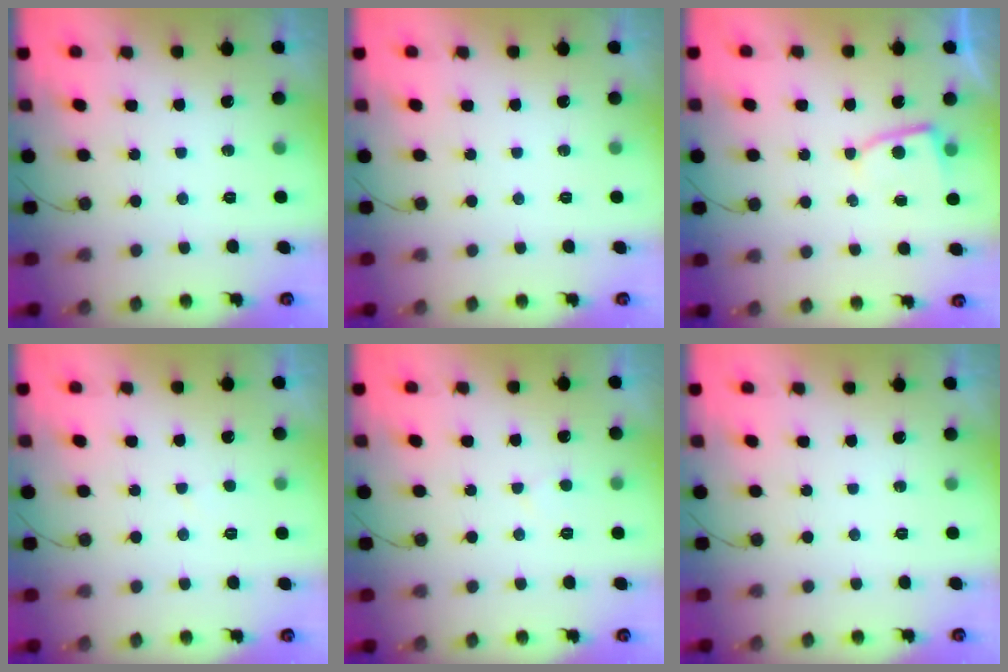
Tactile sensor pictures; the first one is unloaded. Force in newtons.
{"total": 0.0}
{"total": 5.3, "press": 5.3, "slide": 0.6}
{"total": 2.0, "press": 2.0, "slide": 0.3}
{"total": 2.2, "press": 2.2, "slide": 0.2}
{"total": 0.0}